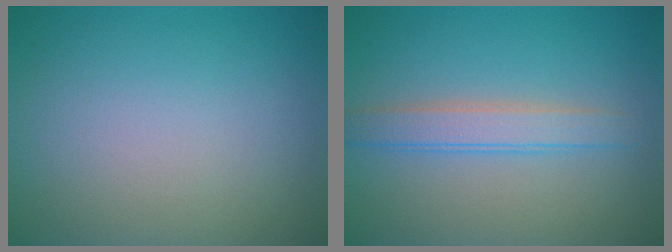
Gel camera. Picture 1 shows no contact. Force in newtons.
{"total": 2.8, "press": 2.8, "slide": 0.1}